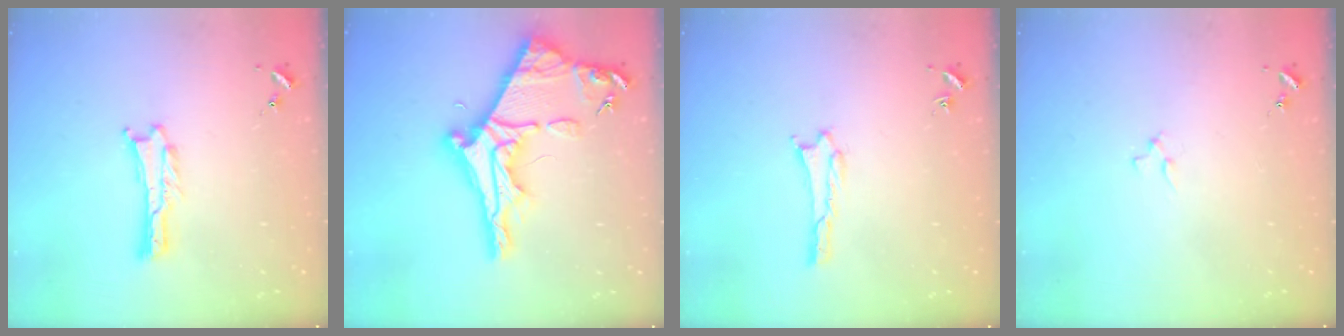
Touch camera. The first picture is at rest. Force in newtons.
{"total": 10.1, "press": 10.1, "slide": 1.0}
{"total": 0.9, "press": 0.8, "slide": 0.1}
{"total": 0.9, "press": 0.9, "slide": 0.2}